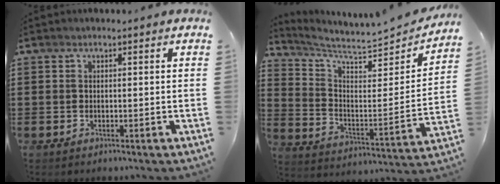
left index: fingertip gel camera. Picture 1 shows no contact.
{"total": 5.5, "force": [4.9, 0.4, 2.5], "torque": [-0.074, -0.049, 0.077]}